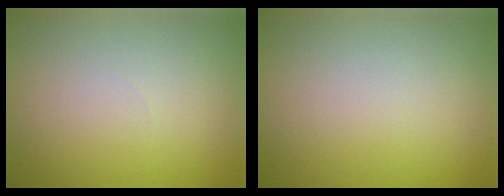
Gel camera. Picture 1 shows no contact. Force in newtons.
{"total": 0.0}